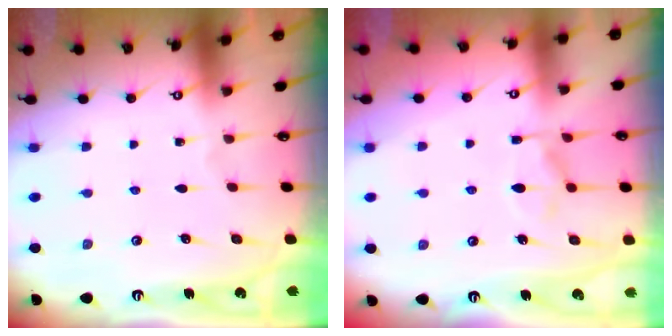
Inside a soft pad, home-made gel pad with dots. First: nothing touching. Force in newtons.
{"total": 2.0, "press": 1.5, "slide": 1.3}